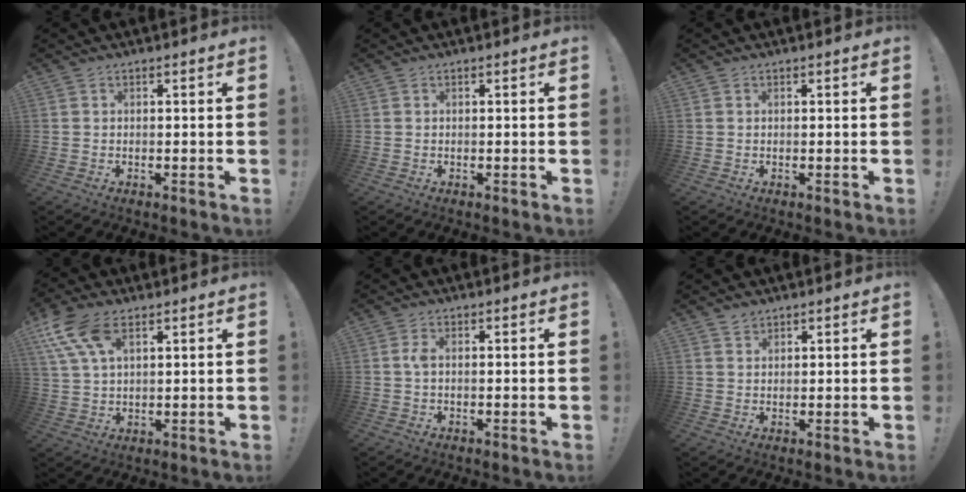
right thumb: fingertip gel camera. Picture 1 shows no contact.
{"total": 0.0}
{"total": 0.0}
{"total": 11.2, "force": [5.9, 5.5, 7.7], "torque": [-0.151, -0.021, 0.112]}
{"total": 1.8, "force": [-0.1, 0.6, 1.7], "torque": [-0.042, 0.008, -0.001]}
{"total": 1.9, "force": [1.6, 1.0, 0.3], "torque": [-0.005, -0.006, 0.031]}